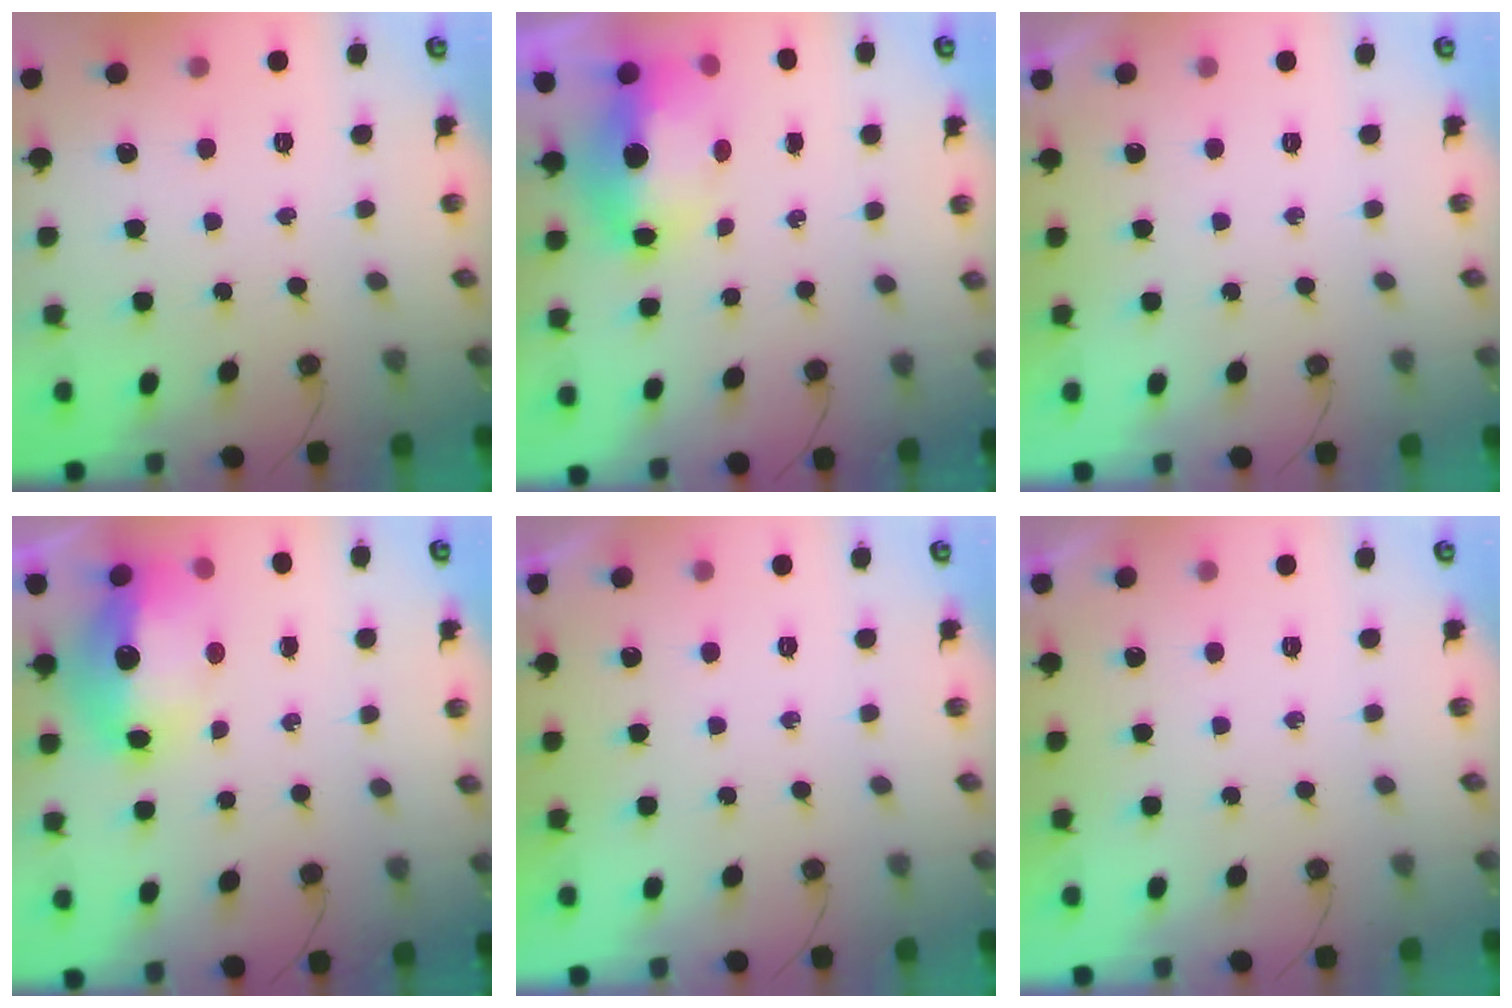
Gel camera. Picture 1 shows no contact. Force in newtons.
{"total": 7.4, "press": 7.4, "slide": 0.8}
{"total": 0.0}
{"total": 19.9, "press": 15.4, "slide": 12.5}
{"total": 0.0}
{"total": 0.0}